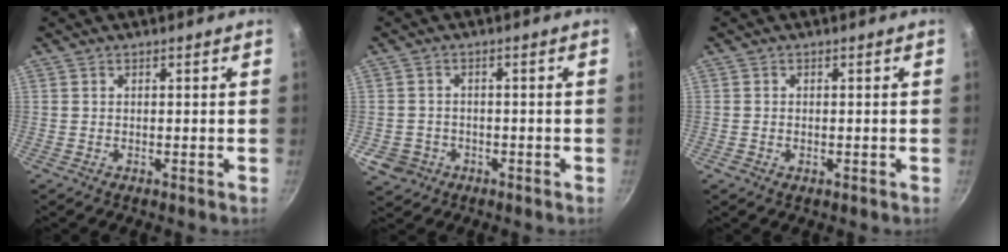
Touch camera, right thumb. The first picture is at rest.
{"total": 4.2, "force": [-1.5, 3.8, 0.8], "torque": [-0.002, 0.014, -0.022]}
{"total": 1.3, "force": [-0.4, 0.9, 0.8], "torque": [-0.015, 0.008, -0.004]}